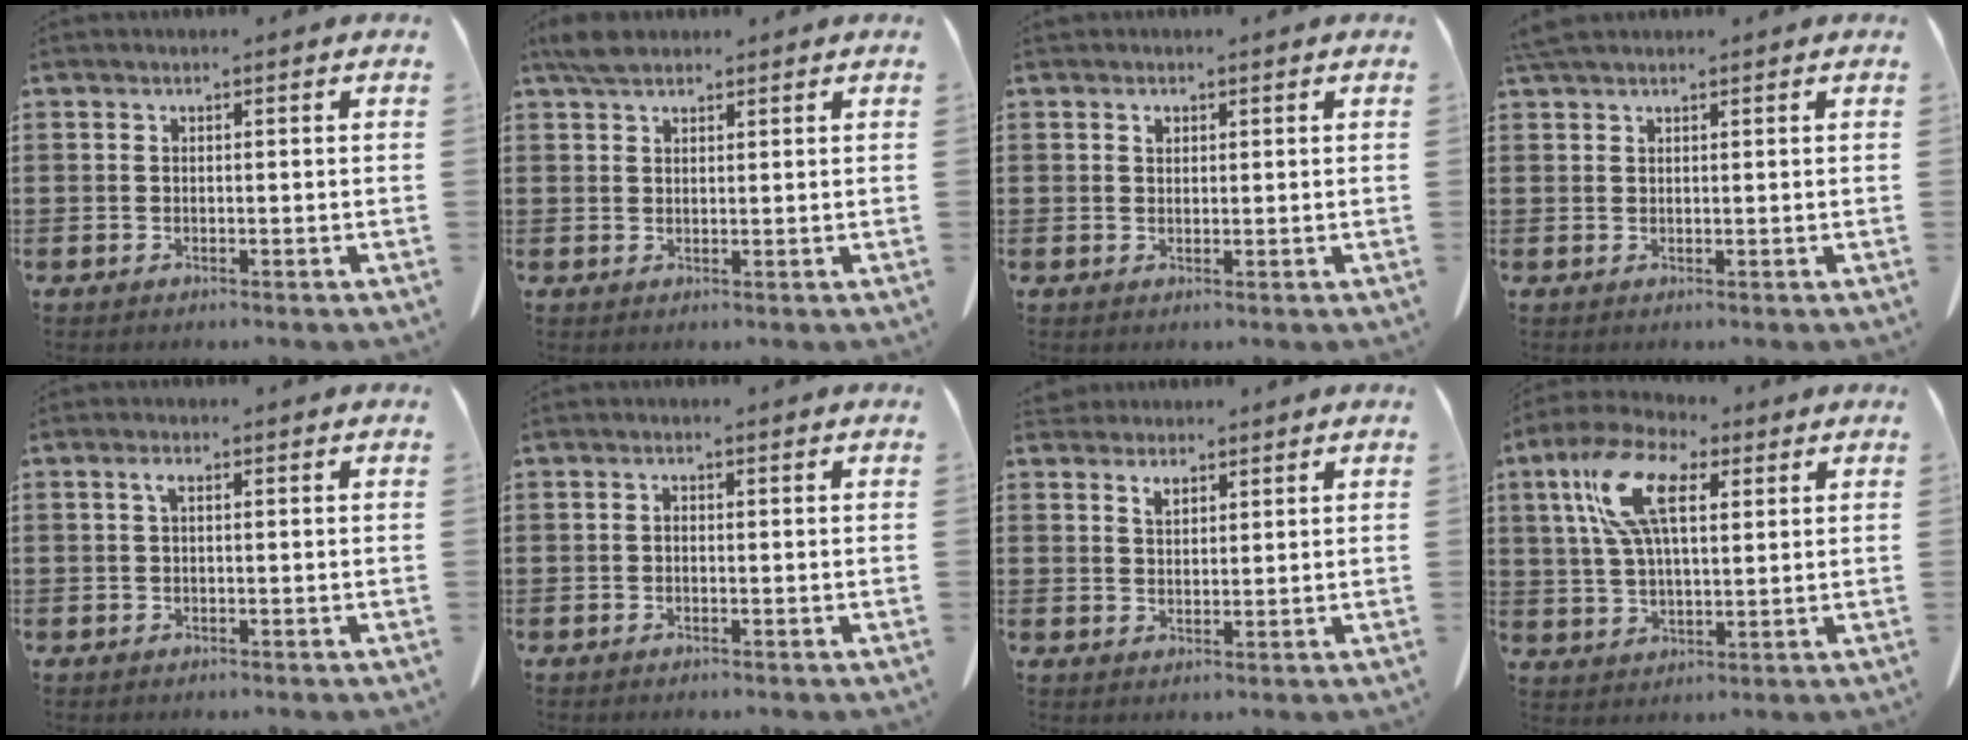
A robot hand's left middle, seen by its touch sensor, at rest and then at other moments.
{"total": 3.2, "force": [2.5, 1.2, 1.4], "torque": [-0.035, 0.005, 0.048]}
{"total": 1.2, "force": [0.7, 0.8, 0.5], "torque": [-0.005, -0.003, 0.013]}
{"total": 2.0, "force": [1.7, 0.4, 0.9], "torque": [-0.024, 0.001, 0.034]}
{"total": 1.7, "force": [0.2, 0.6, 1.6], "torque": [-0.041, 0.001, 0.001]}
{"total": 0.6, "force": [-0.3, 0.3, 0.5], "torque": [-0.012, -0.003, -0.004]}
{"total": 2.6, "force": [2.1, 1.3, 0.8], "torque": [-0.023, 0.004, 0.040]}
{"total": 12.4, "force": [5.2, 5.4, 9.9], "torque": [-0.219, 0.007, 0.090]}